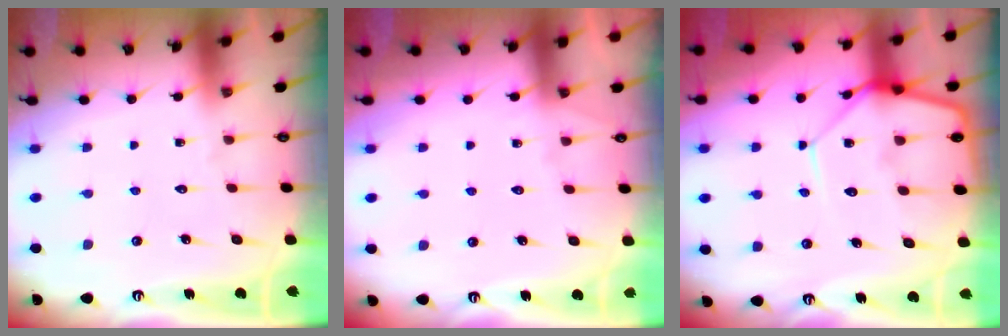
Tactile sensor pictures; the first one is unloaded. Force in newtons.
{"total": 4.8, "press": 4.7, "slide": 0.7}
{"total": 10.8, "press": 10.8, "slide": 1.0}